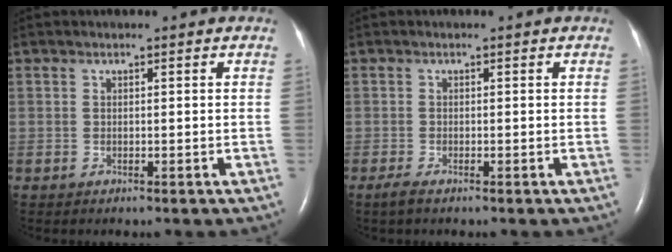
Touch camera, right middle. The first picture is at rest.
{"total": 1.3, "force": [-0.9, 0.1, 0.9], "torque": [-0.031, -0.007, -0.021]}